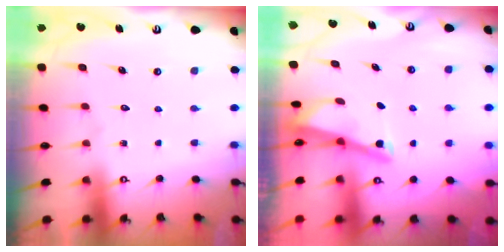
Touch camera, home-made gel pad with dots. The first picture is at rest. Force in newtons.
{"total": 2.8, "press": 2.8, "slide": 0.4}